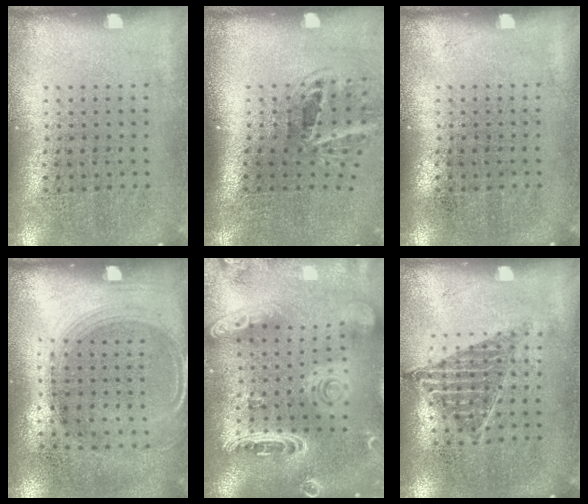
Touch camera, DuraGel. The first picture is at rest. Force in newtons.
{"total": 2.0, "press": 1.2, "slide": 1.5}
{"total": 0.0}
{"total": 1.5, "press": 1.3, "slide": 0.7}
{"total": 2.7, "press": 2.3, "slide": 1.3}
{"total": 0.9, "press": 0.9, "slide": 0.2}